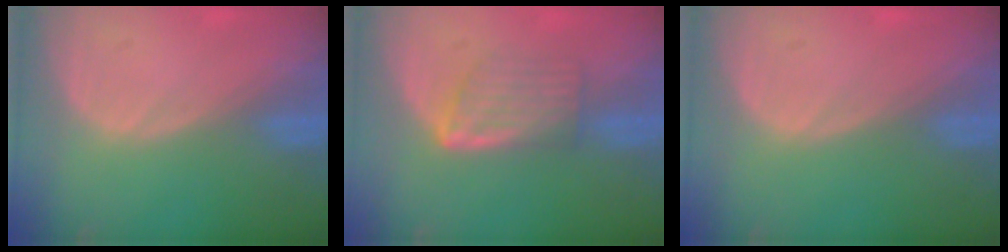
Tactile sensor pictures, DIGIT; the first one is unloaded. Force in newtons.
{"total": 5.8, "press": 5.3, "slide": 2.3}
{"total": 0.0}